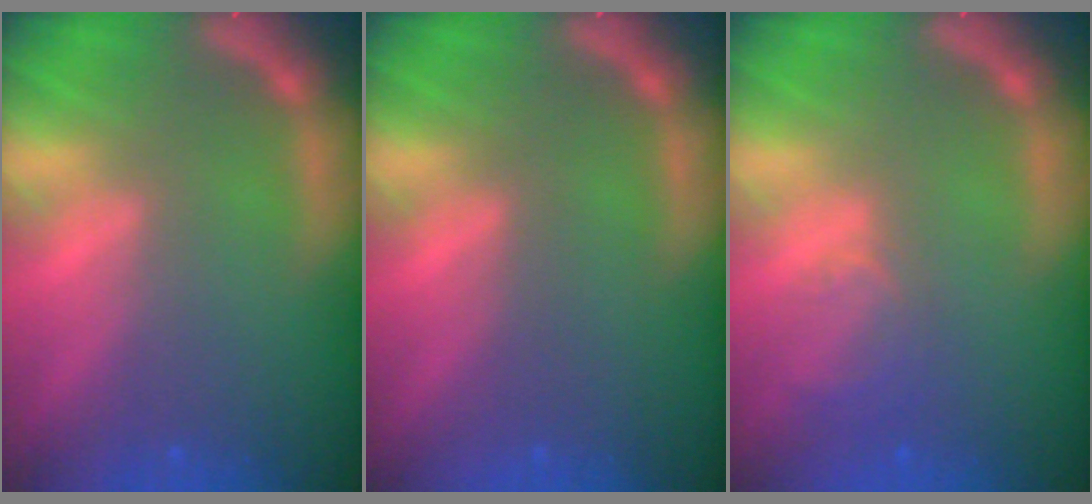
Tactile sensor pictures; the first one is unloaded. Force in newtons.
{"total": 0.0}
{"total": 2.5}